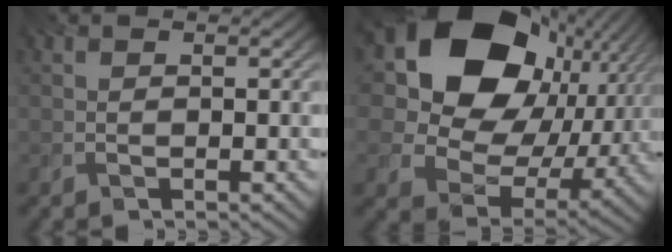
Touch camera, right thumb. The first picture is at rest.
{"total": 19.5, "force": [6.1, 14.7, 11.2], "torque": [-0.221, -0.002, 0.130]}